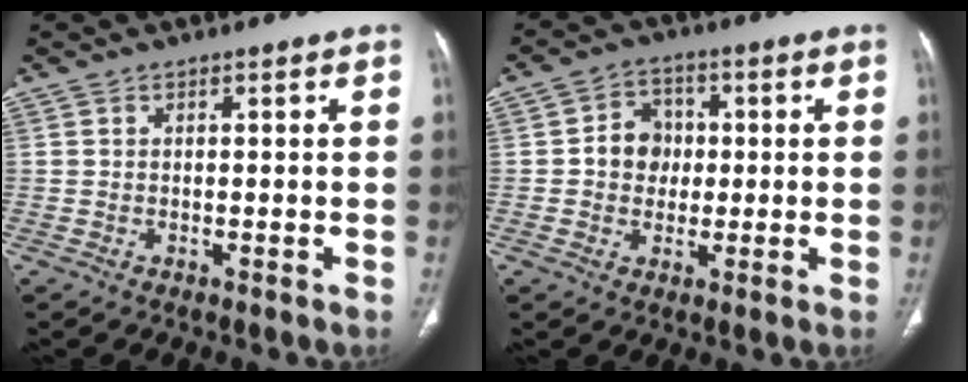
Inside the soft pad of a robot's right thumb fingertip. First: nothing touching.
{"total": 6.8, "force": [0.2, 5.9, 3.3], "torque": [-0.018, 0.011, -0.004]}